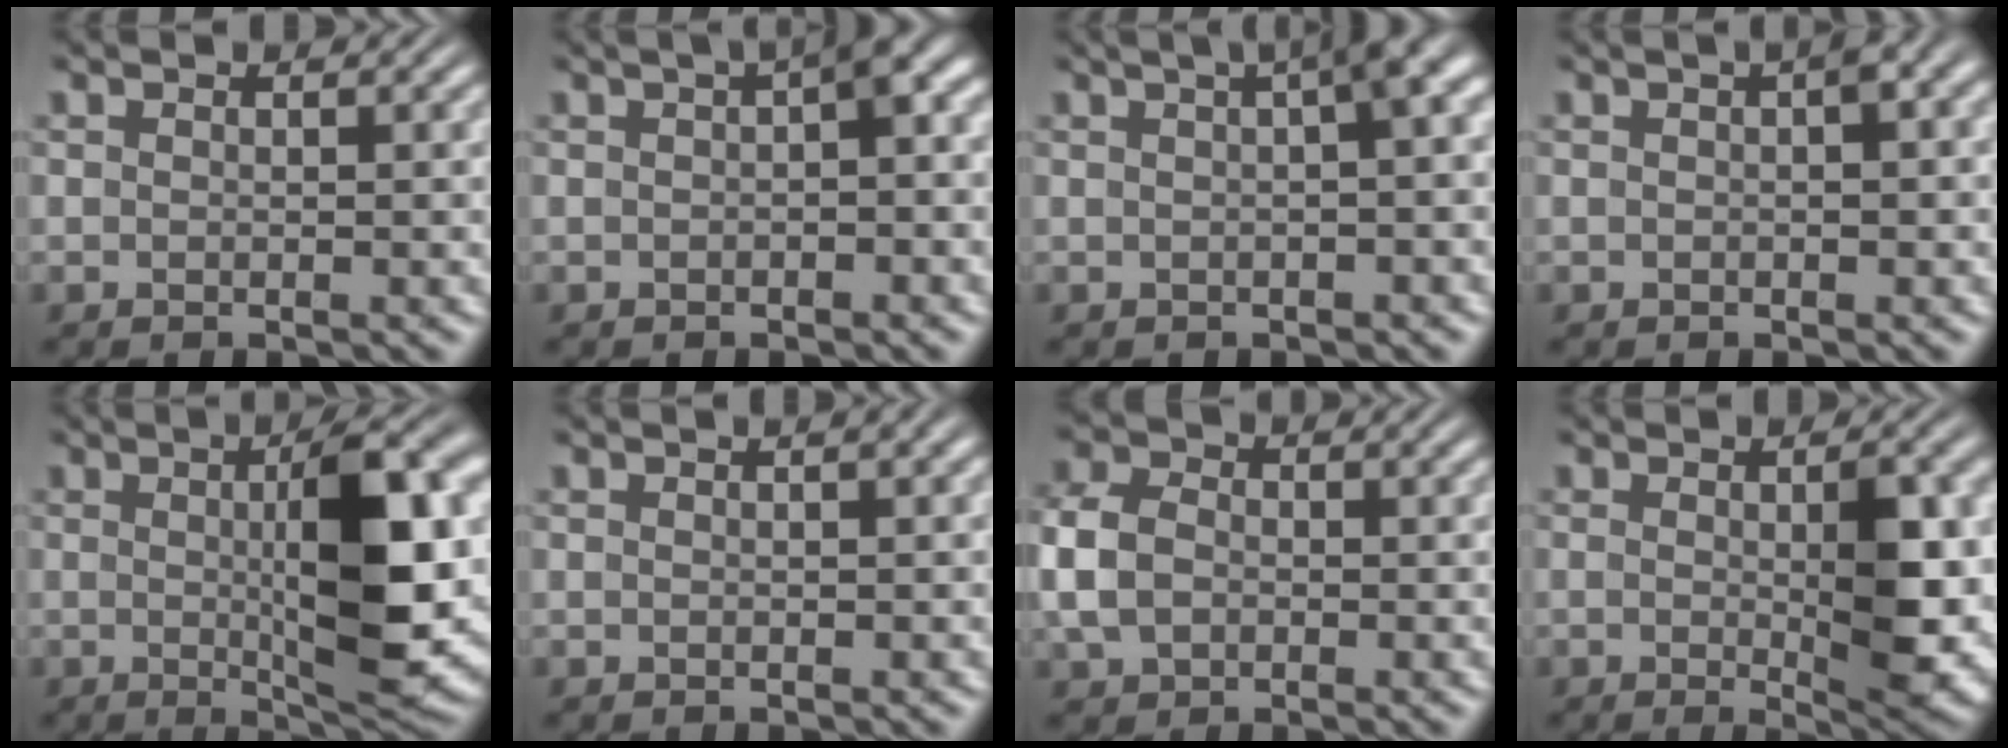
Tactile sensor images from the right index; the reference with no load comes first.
{"total": 3.3, "force": [0.7, 1.0, 3.1], "torque": [-0.034, 0.017, 0.005]}
{"total": 8.4, "force": [3.4, 3.6, 6.8], "torque": [-0.076, 0.042, 0.034]}
{"total": 1.8, "force": [0.5, 0.4, 1.7], "torque": [-0.009, 0.017, 0.000]}
{"total": 9.9, "force": [0.2, 2.3, 9.7], "torque": [-0.135, 0.002, 0.002]}
{"total": 0.8, "force": [0.3, 0.0, 0.8], "torque": [-0.002, 0.009, 0.002]}
{"total": 4.4, "force": [-0.3, 3.7, 2.4], "torque": [-0.074, -0.011, 0.001]}
{"total": 5.7, "force": [-0.4, 1.2, 5.6], "torque": [-0.079, -0.014, -0.002]}